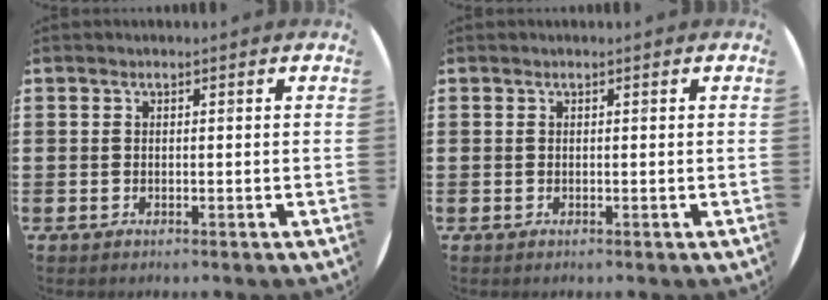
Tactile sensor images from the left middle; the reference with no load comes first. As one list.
[{"total": 0.0}]